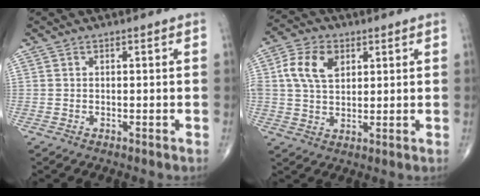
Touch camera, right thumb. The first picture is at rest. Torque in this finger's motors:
{"motor_torque": [1.90, 2.02, 1.65, 0.19, 0.21]}